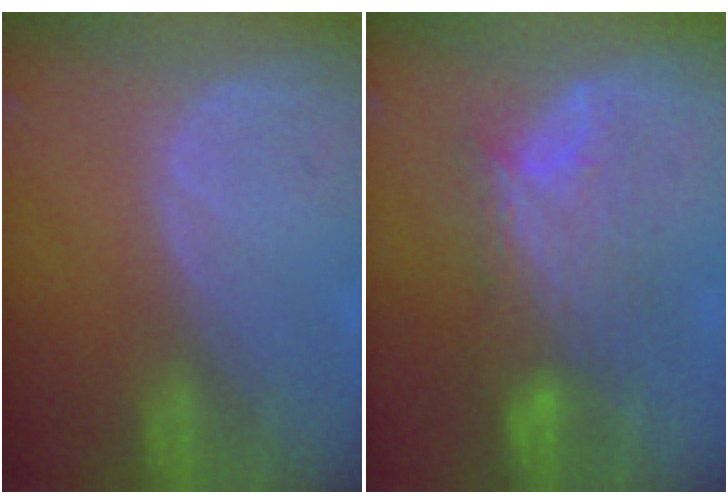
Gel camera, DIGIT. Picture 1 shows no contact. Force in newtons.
{"total": 7.7, "press": 7.4, "slide": 2.2}